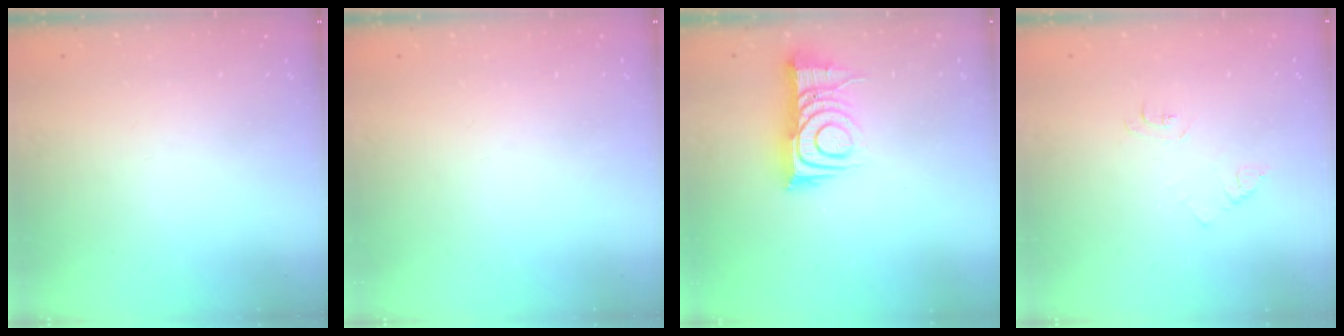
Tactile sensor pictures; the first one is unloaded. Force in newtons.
{"total": 0.0}
{"total": 10.6, "press": 10.6, "slide": 1.0}
{"total": 4.2, "press": 4.1, "slide": 0.6}